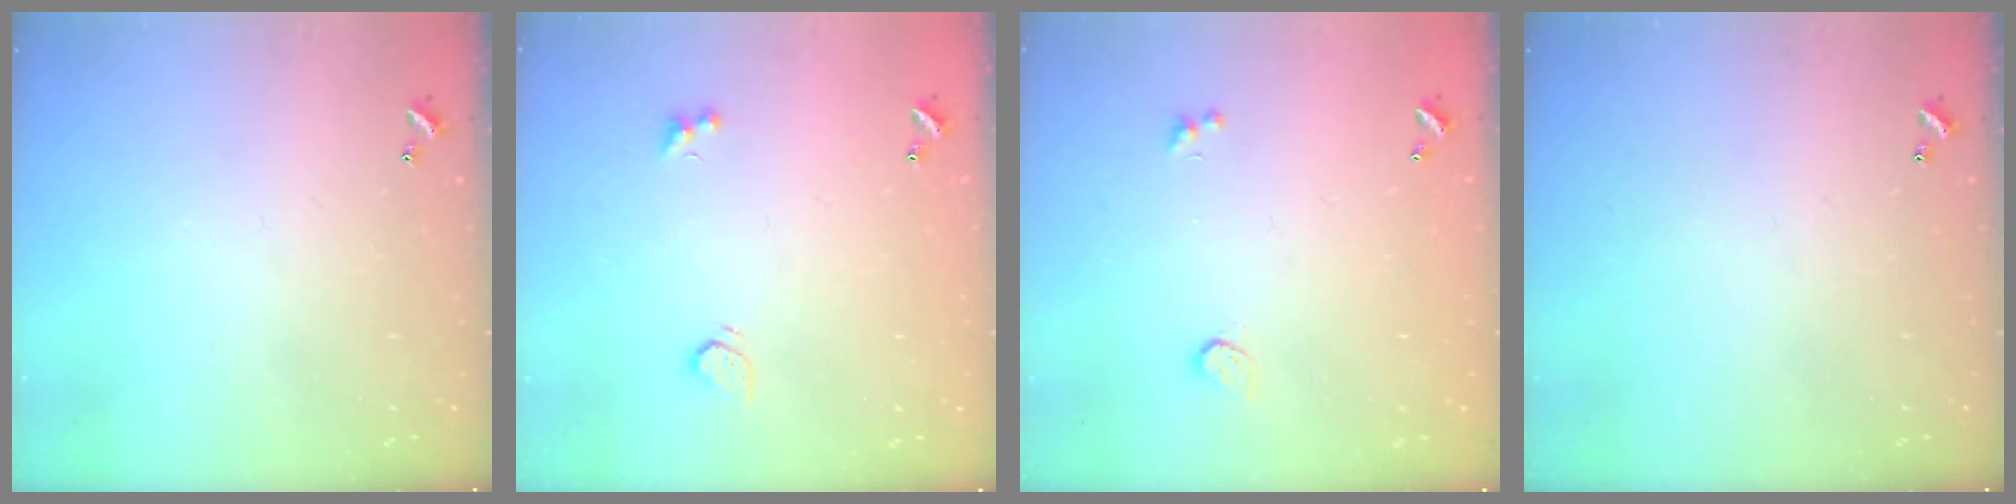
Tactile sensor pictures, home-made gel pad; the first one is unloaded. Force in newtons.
{"total": 2.0, "press": 1.7, "slide": 1.0}
{"total": 1.1, "press": 0.7, "slide": 0.8}
{"total": 0.0}